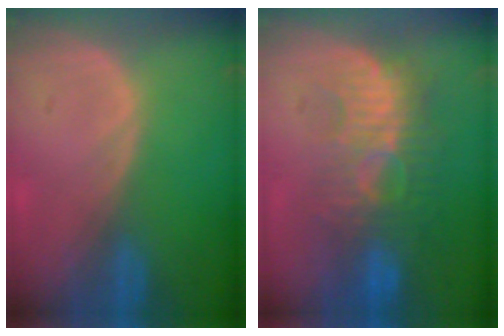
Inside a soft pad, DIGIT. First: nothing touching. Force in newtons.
{"total": 9.5, "press": 9.0, "slide": 3.2}